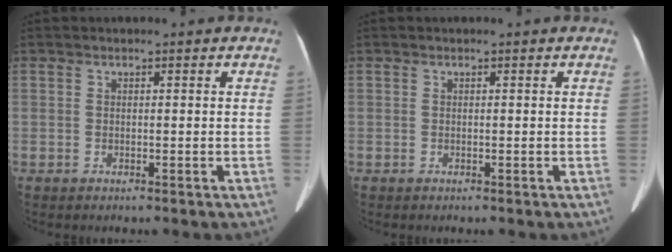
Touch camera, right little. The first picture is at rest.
{"total": 0.0}